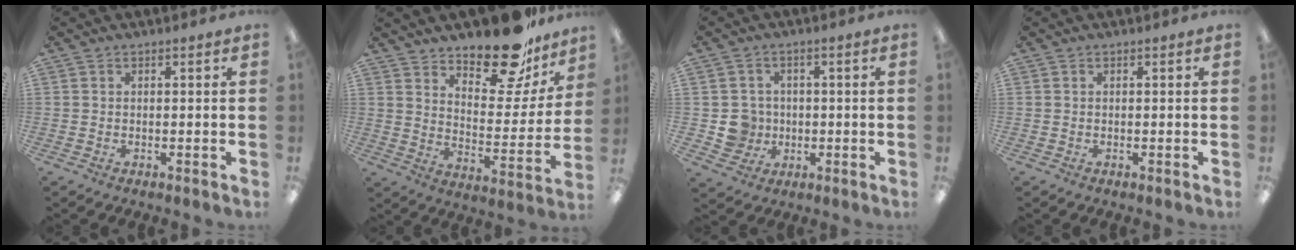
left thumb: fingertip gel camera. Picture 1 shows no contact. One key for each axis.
{"total": 19.3, "fx": 15.7, "fy": 7.1, "fz": 8.7, "tx": -0.128, "ty": -0.111, "tz": 0.270}
{"total": 5.9, "fx": -0.3, "fy": 5.8, "fz": 0.7, "tx": -0.011, "ty": 0.008, "tz": 0.002}
{"total": 0.0}